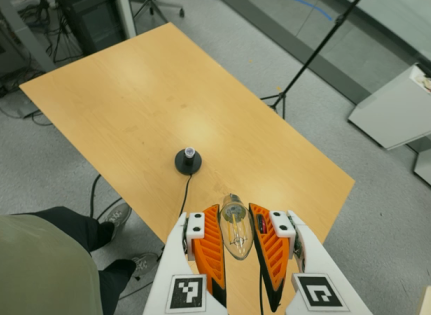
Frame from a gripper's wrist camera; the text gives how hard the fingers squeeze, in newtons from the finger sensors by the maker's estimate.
{"total": 19.2, "left": 21.4, "right": 17.1}